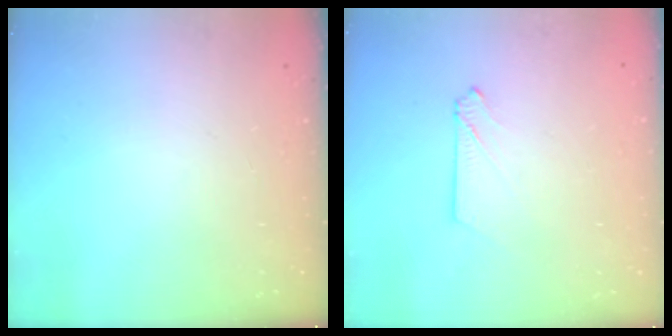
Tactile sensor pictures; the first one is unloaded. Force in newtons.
{"total": 2.1, "press": 2.1, "slide": 0.3}